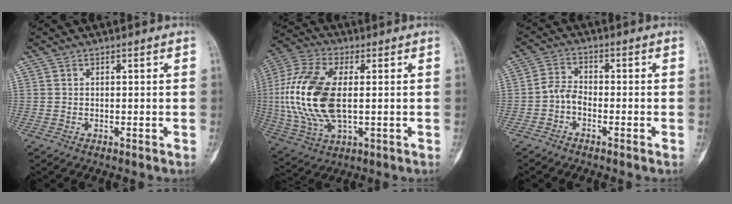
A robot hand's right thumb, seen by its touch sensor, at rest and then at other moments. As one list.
[{"total": 18.9, "force": [0.4, 9.9, 16.2], "torque": [-0.360, 0.000, 0.010]}, {"total": 3.6, "force": [-1.8, 2.0, 2.4], "torque": [-0.042, 0.022, -0.044]}]